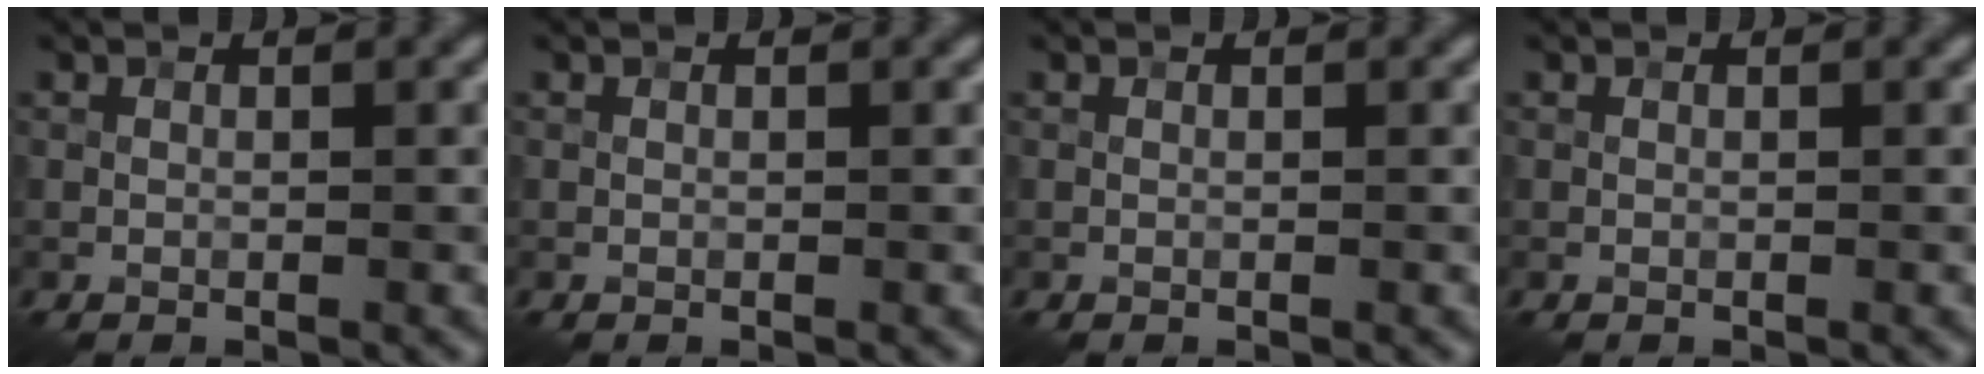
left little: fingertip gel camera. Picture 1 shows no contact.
{"total": 0.0}
{"total": 0.0}
{"total": 0.0}